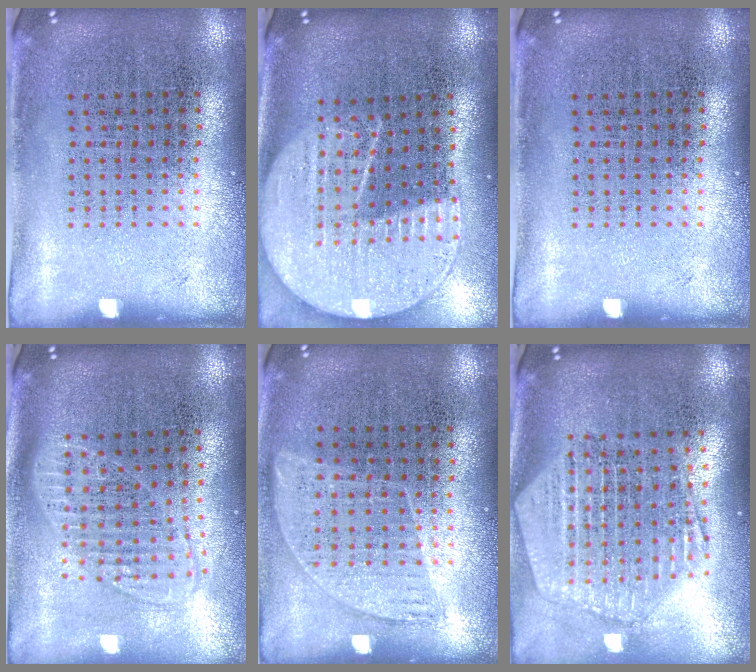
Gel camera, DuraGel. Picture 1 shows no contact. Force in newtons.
{"total": 2.2, "press": 2.0, "slide": 1.1}
{"total": 0.0}
{"total": 1.8, "press": 1.5, "slide": 1.0}
{"total": 0.9, "press": 0.8, "slide": 0.4}
{"total": 2.6, "press": 2.1, "slide": 1.4}